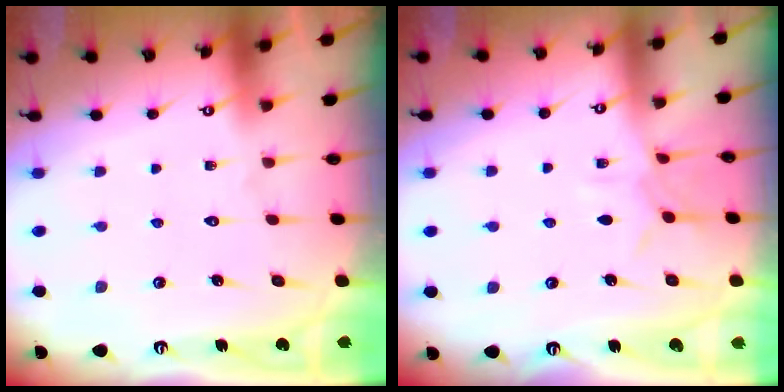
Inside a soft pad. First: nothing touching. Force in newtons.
{"total": 5.3, "press": 5.3, "slide": 0.6}